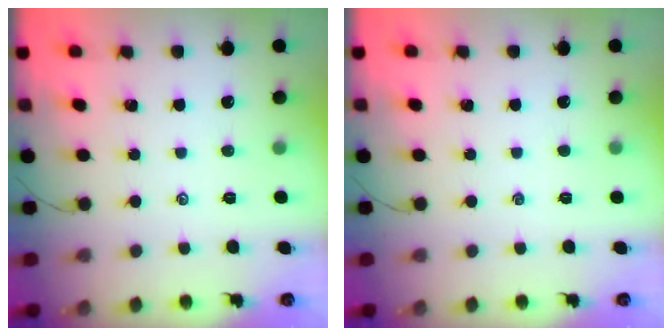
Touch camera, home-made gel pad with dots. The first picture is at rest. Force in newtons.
{"total": 0.0}